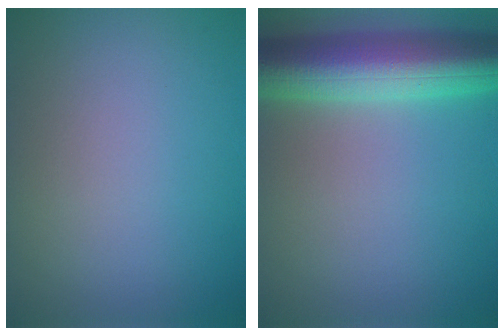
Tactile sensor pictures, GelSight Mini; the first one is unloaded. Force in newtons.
{"total": 9.5, "press": 9.5, "slide": 0.3}